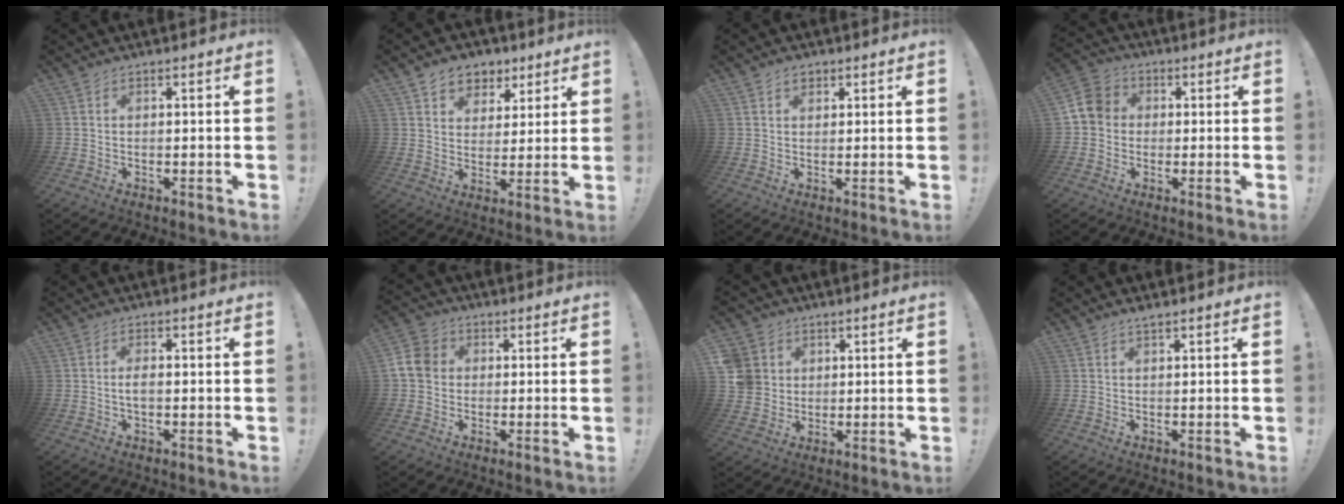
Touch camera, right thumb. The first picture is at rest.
{"total": 8.1, "force": [4.8, 6.3, 1.7], "torque": [-0.021, -0.030, 0.095]}
{"total": 2.5, "force": [1.4, 1.8, 1.0], "torque": [-0.013, -0.003, 0.025]}
{"total": 7.9, "force": [0.0, 7.1, 3.5], "torque": [-0.058, 0.017, 0.003]}
{"total": 2.3, "force": [-0.5, 0.8, 2.1], "torque": [-0.039, -0.001, -0.013]}
{"total": 8.1, "force": [0.6, 7.0, 4.1], "torque": [-0.070, 0.011, 0.013]}
{"total": 8.4, "force": [2.0, 7.8, 2.3], "torque": [-0.046, -0.007, 0.044]}
{"total": 1.1, "force": [0.9, -0.1, 0.5], "torque": [-0.006, -0.003, 0.016]}